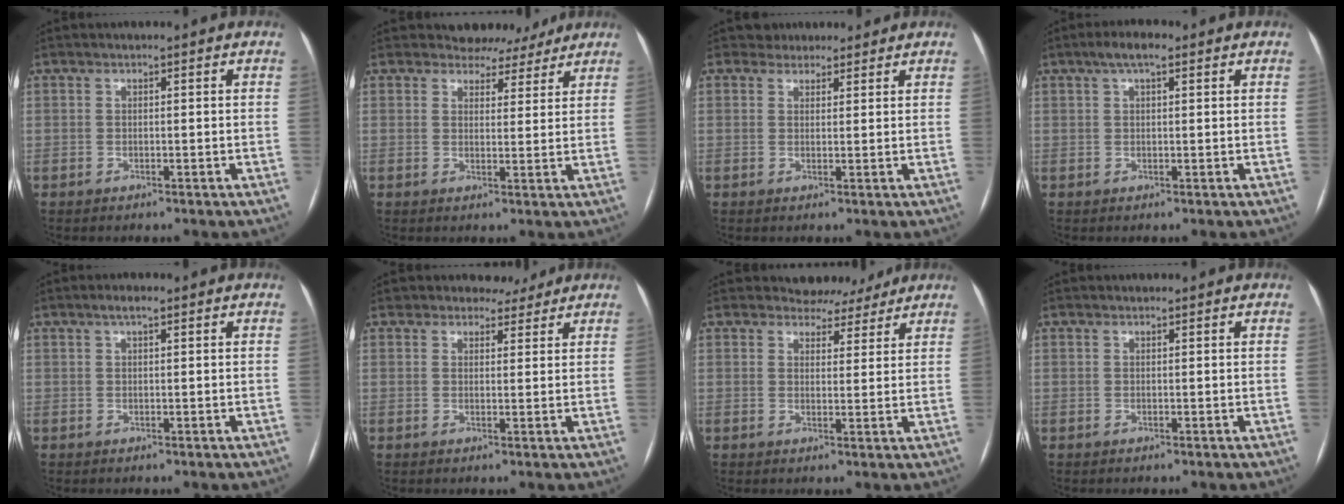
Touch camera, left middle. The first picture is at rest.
{"total": 5.1, "force": [4.5, 2.4, -0.1], "torque": [0.009, 0.001, 0.048]}
{"total": 3.8, "force": [3.2, 2.0, -0.1], "torque": [0.008, 0.014, 0.041]}
{"total": 3.8, "force": [2.2, 1.1, 2.9], "torque": [-0.055, 0.019, 0.036]}
{"total": 1.6, "force": [1.0, 0.4, 1.3], "torque": [-0.026, 0.009, 0.016]}
{"total": 3.2, "force": [2.7, 1.6, -0.2], "torque": [0.010, -0.003, 0.030]}
{"total": 4.8, "force": [4.3, 2.1, -0.2], "torque": [0.009, 0.002, 0.048]}
{"total": 0.0}